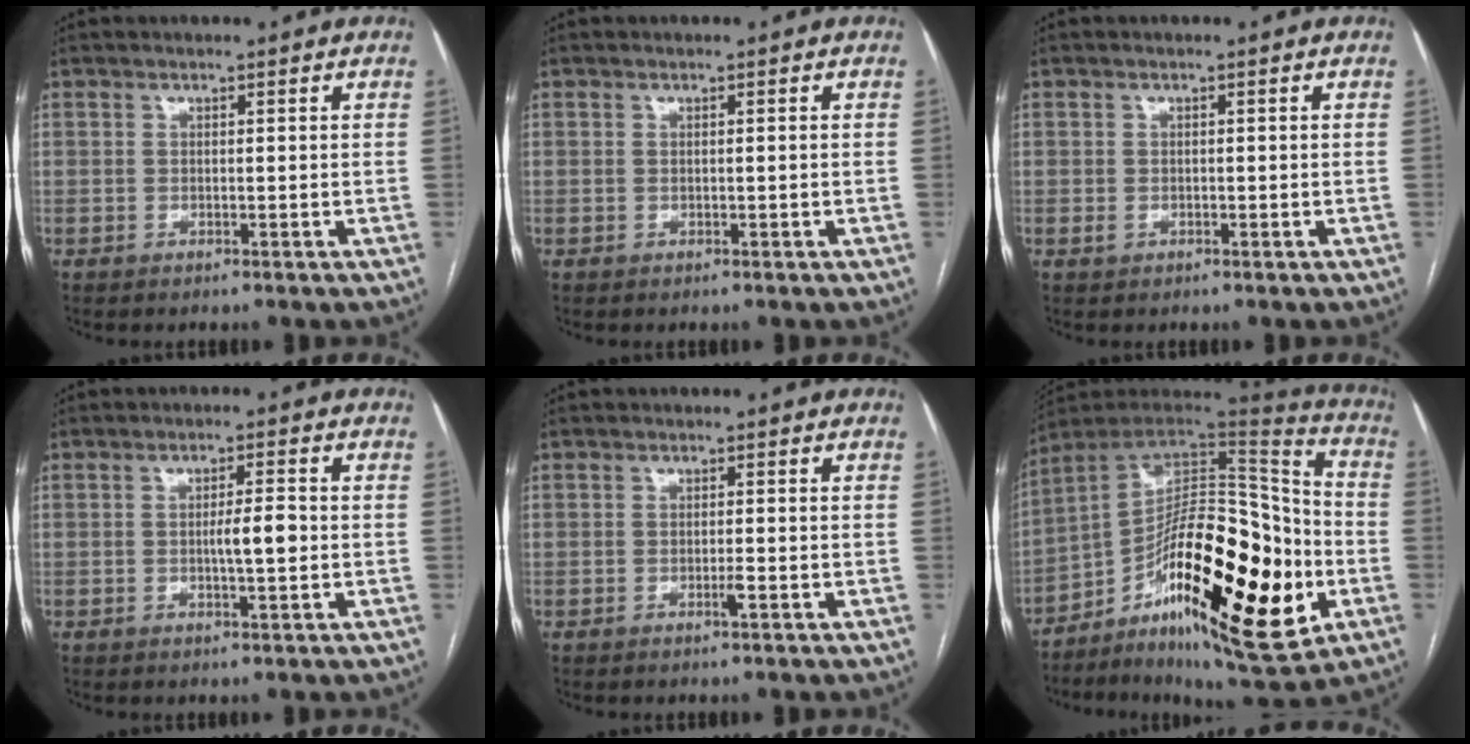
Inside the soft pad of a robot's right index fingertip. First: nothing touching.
{"total": 0.0}
{"total": 0.9, "force": [-0.2, 0.9, 0.3], "torque": [-0.005, 0.002, -0.001]}
{"total": 3.7, "force": [-0.4, 0.4, 3.7], "torque": [-0.062, 0.000, -0.006]}
{"total": 1.3, "force": [-0.6, -0.1, 1.2], "torque": [-0.026, -0.002, -0.008]}
{"total": 26.8, "force": [-8.4, 7.7, 24.3], "torque": [-0.380, -0.001, -0.124]}